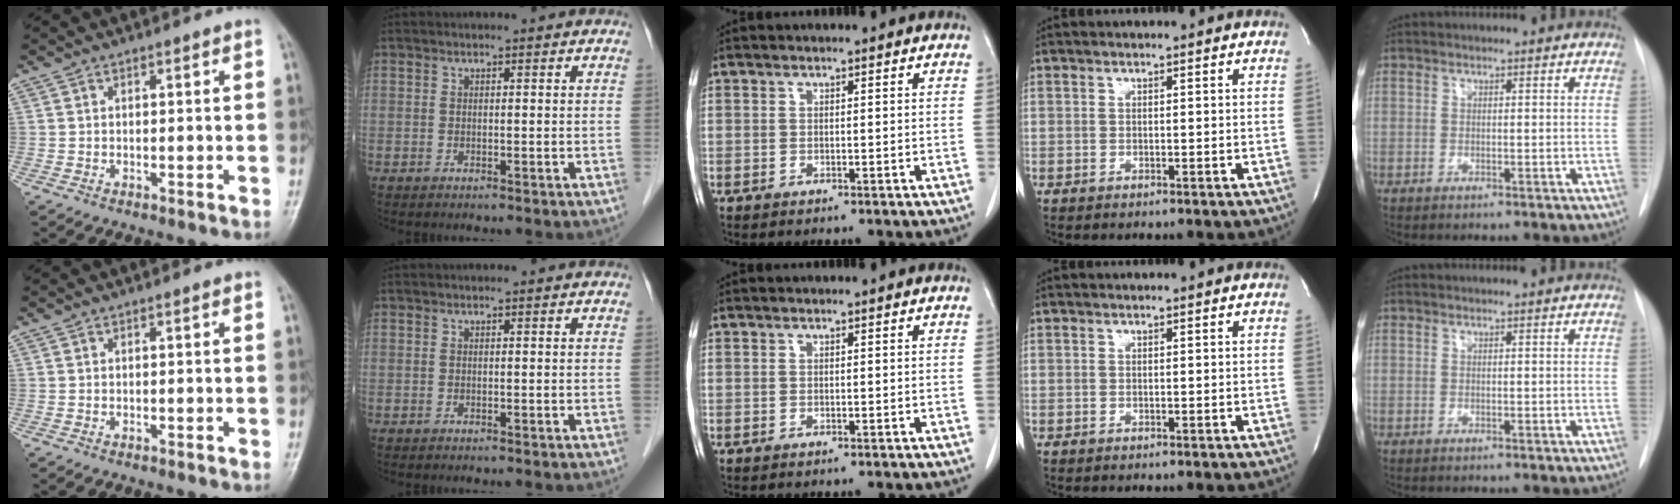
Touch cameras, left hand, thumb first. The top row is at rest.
{}